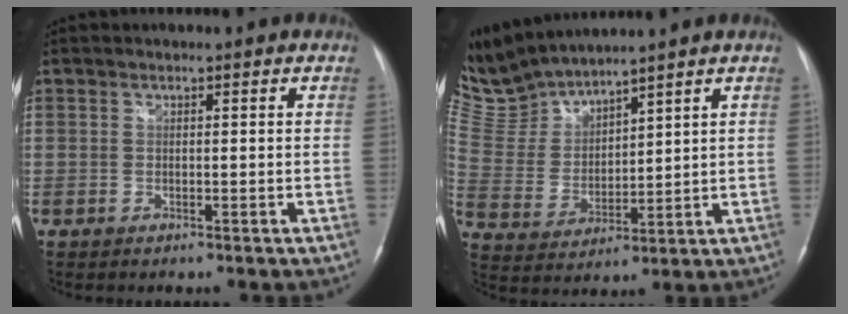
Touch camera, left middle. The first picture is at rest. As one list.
[{"total": 9.5, "force": [9.5, 0.1, 0.8], "torque": [-0.050, 0.010, 0.217]}]